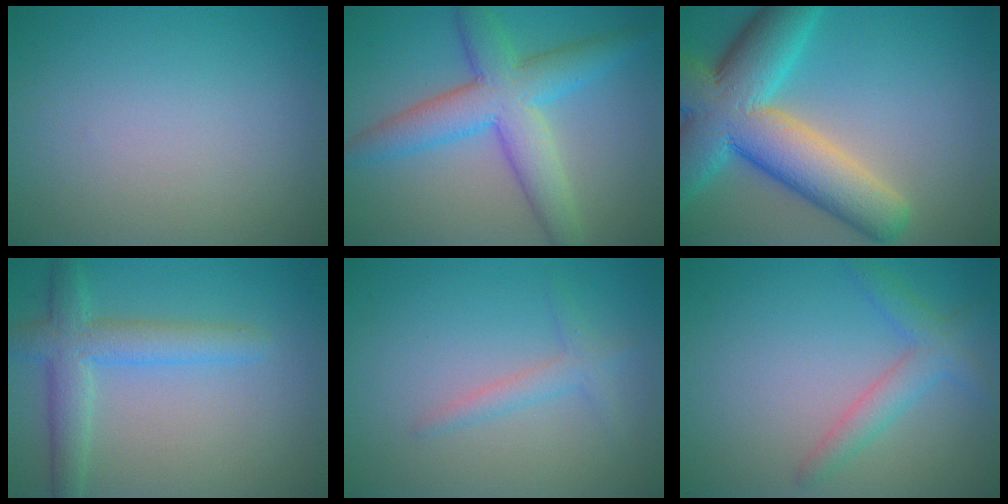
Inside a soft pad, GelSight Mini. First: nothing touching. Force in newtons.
{"total": 7.1, "press": 7.1, "slide": 0.2}
{"total": 11.9, "press": 11.9, "slide": 0.8}
{"total": 4.4, "press": 4.4, "slide": 0.2}
{"total": 1.7, "press": 1.7, "slide": 0.1}
{"total": 2.9, "press": 2.9, "slide": 0.1}